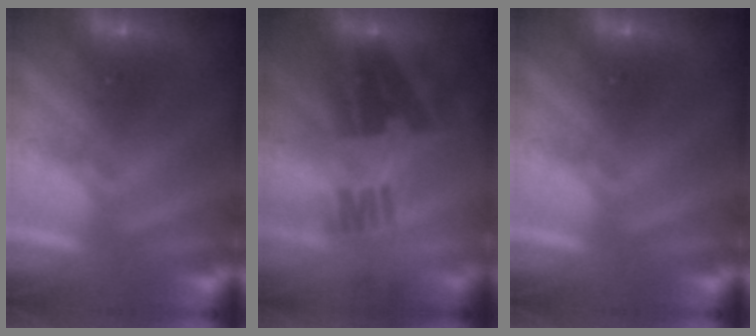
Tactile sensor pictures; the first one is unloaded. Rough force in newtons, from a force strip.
{"total": 2.2}
{"total": 0.0}